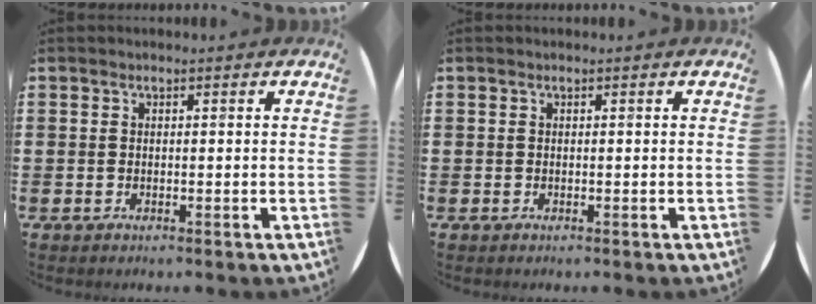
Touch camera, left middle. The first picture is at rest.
{"total": 0.0}